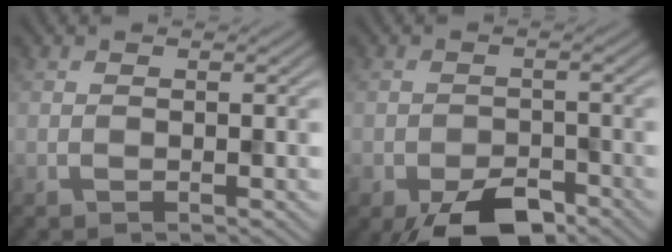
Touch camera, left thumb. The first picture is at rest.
{"total": 6.4, "force": [-4.4, 3.0, 3.7], "torque": [-0.057, -0.007, -0.070]}